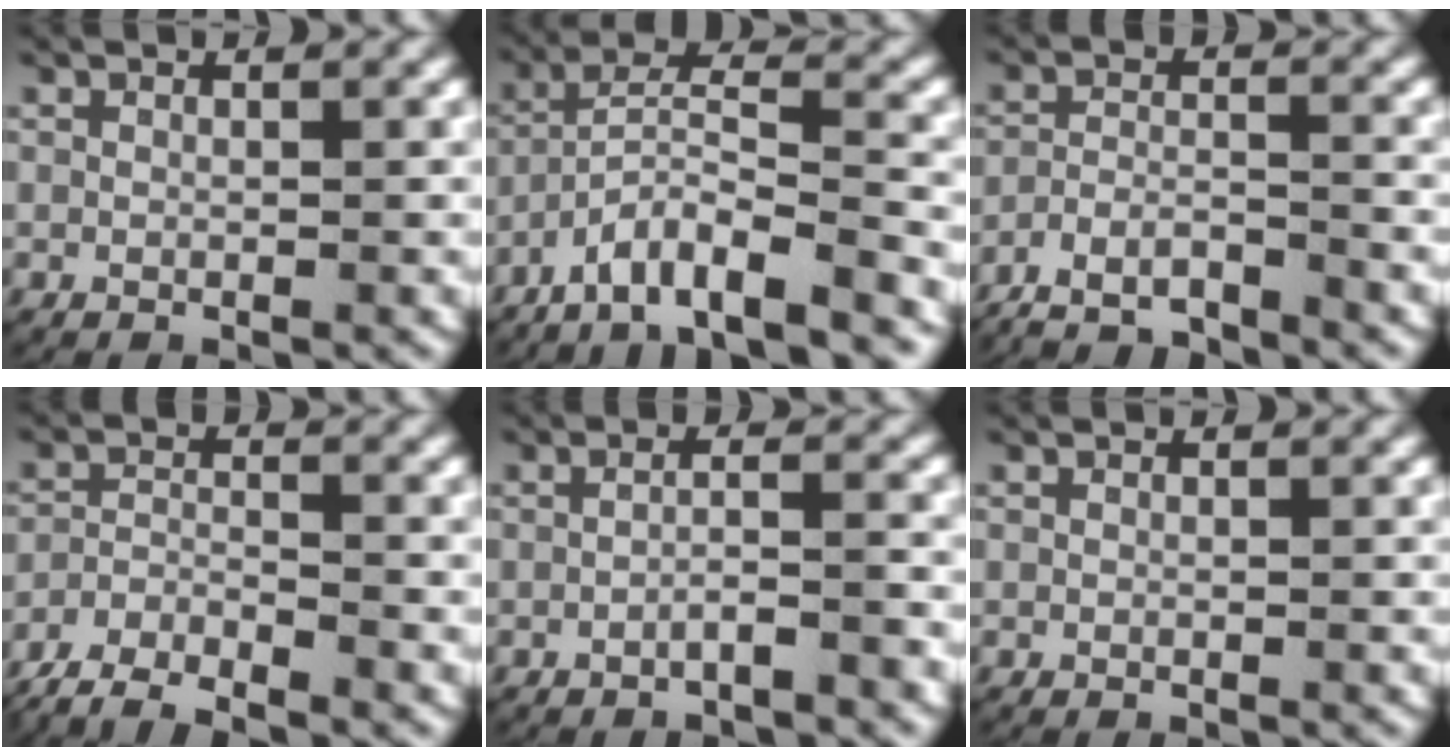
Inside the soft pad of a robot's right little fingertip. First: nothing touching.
{"total": 9.1, "force": [-6.2, 4.0, 5.4], "torque": [-0.095, -0.005, -0.101]}
{"total": 7.8, "force": [-7.2, 2.6, 1.9], "torque": [-0.034, -0.019, -0.117]}
{"total": 7.0, "force": [-6.0, 2.8, 2.3], "torque": [-0.037, -0.019, -0.095]}
{"total": 2.2, "force": [-1.5, 0.2, 1.6], "torque": [-0.025, -0.002, -0.028]}
{"total": 0.0}